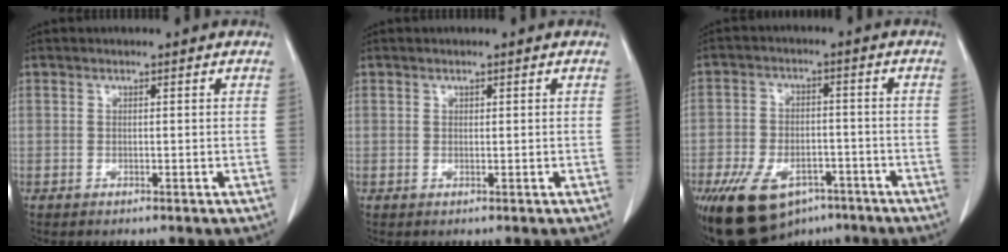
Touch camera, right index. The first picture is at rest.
{"total": 1.0, "force": [0.3, 0.8, 0.5], "torque": [-0.015, 0.007, 0.008]}
{"total": 16.8, "force": [-10.2, 9.2, 9.6], "torque": [-0.203, -0.001, -0.160]}